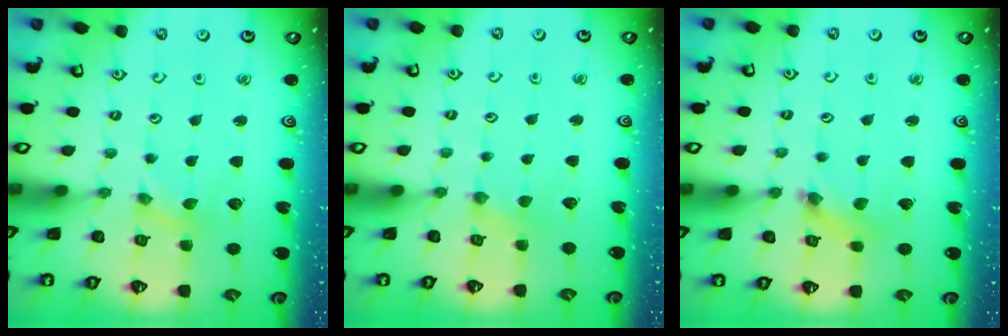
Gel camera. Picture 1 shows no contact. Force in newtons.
{"total": 1.1, "press": 1.1, "slide": 0.2}
{"total": 2.0, "press": 2.0, "slide": 0.1}